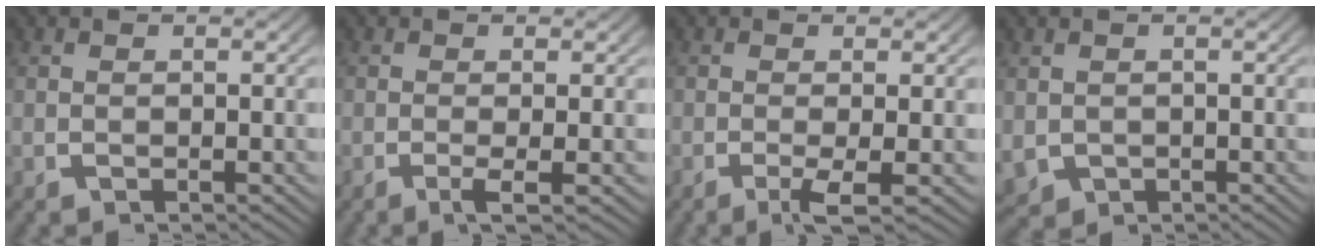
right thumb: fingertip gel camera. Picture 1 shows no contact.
{"total": 1.8, "force": [-0.5, 0.4, 1.7], "torque": [-0.037, -0.004, -0.012]}
{"total": 2.5, "force": [-0.8, 0.7, 2.2], "torque": [-0.045, -0.009, -0.015]}
{"total": 3.0, "force": [-0.7, 2.7, 1.2], "torque": [-0.037, -0.022, 0.005]}